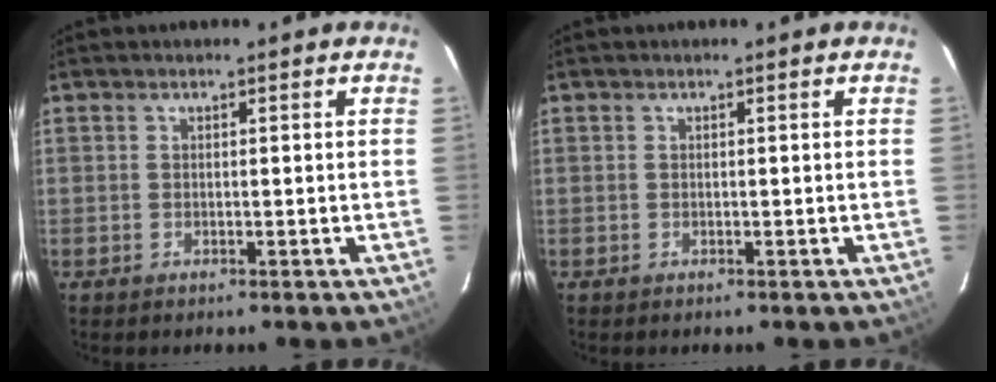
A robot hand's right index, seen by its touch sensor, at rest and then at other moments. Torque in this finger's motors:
{"motor_torque": [-0.01, 0.01, 0.03, 0.00]}